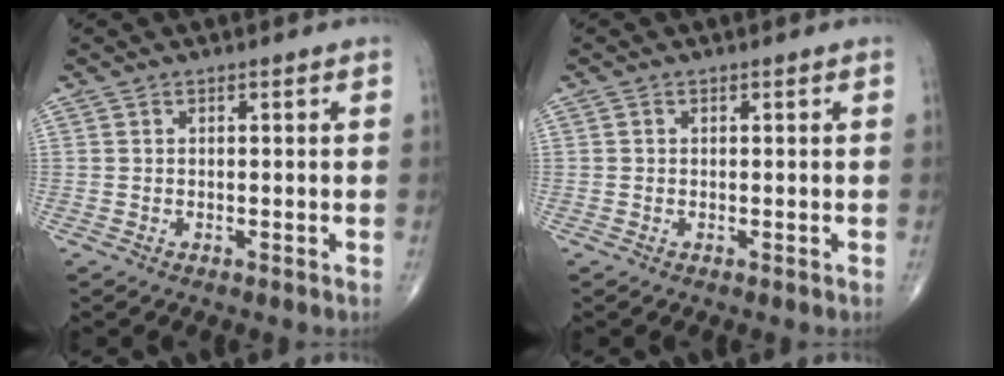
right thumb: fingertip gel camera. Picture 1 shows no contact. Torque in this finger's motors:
{"motor_torque": [-0.13, 0.25, -0.13, -0.06, 0.02]}